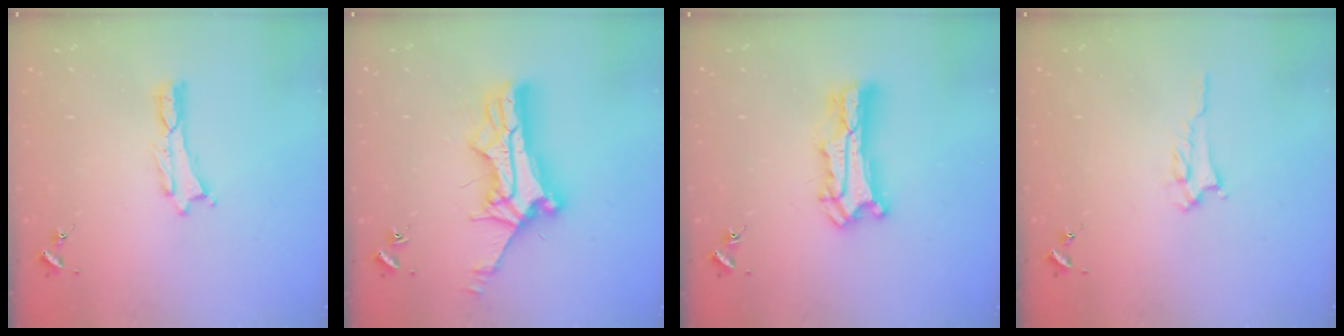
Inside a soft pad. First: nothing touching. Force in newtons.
{"total": 11.6, "press": 11.6, "slide": 1.1}
{"total": 8.5, "press": 8.5, "slide": 0.6}
{"total": 2.2, "press": 2.2, "slide": 0.3}